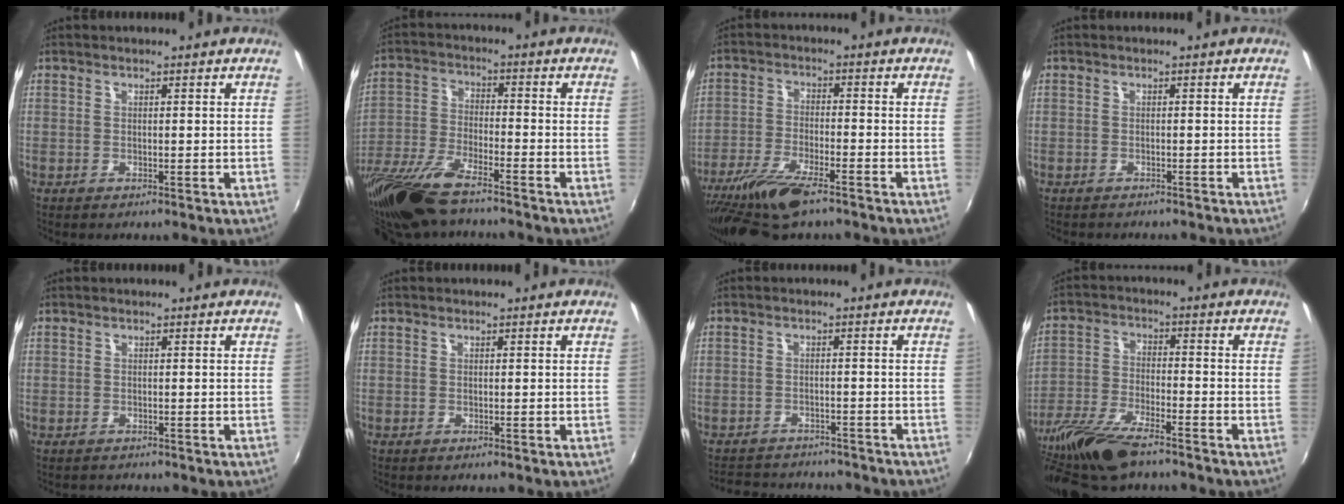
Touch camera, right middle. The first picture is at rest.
{"total": 16.2, "force": [-12.7, 3.4, 9.5], "torque": [-0.207, -0.042, -0.242]}
{"total": 12.7, "force": [-9.2, 3.0, 8.1], "torque": [-0.178, -0.038, -0.172]}
{"total": 1.8, "force": [-1.6, 0.8, 0.3], "torque": [-0.010, 0.001, -0.024]}
{"total": 0.8, "force": [-0.7, 0.5, -0.1], "torque": [0.000, 0.002, -0.010]}
{"total": 0.0}
{"total": 10.9, "force": [-9.8, 3.3, 3.5], "torque": [-0.081, -0.002, -0.133]}
{"total": 14.0, "force": [-10.8, 3.4, 8.3], "torque": [-0.185, -0.034, -0.208]}